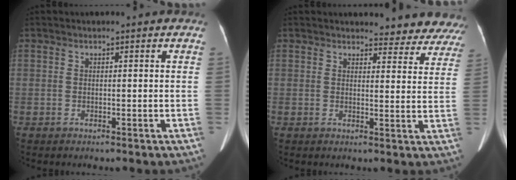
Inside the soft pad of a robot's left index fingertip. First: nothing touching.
{"total": 9.7, "force": [9.3, 2.6, 0.3], "torque": [0.037, -0.030, 0.070]}